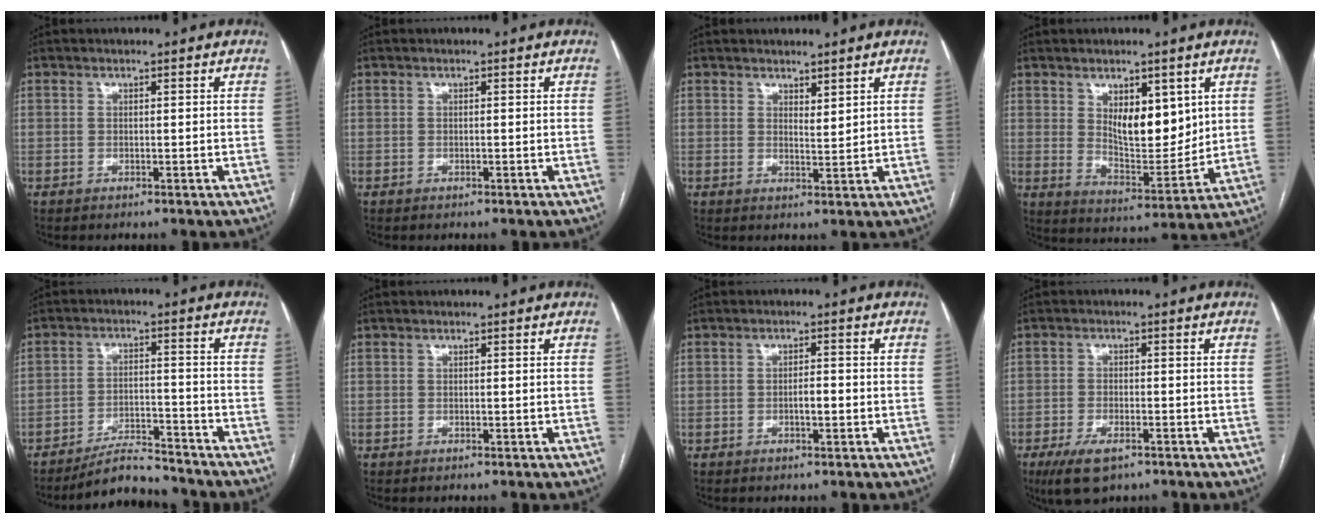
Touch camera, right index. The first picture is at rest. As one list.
[{"total": 0.0}, {"total": 1.9, "force": [1.5, 0.5, 1.0], "torque": [-0.017, -0.010, 0.030]}, {"total": 9.3, "force": [3.3, 4.3, 7.6], "torque": [-0.118, -0.009, 0.065]}, {"total": 7.2, "force": [-6.9, 1.1, 1.5], "torque": [-0.022, 0.002, -0.117]}, {"total": 0.0}, {"total": 2.2, "force": [-0.7, 0.6, 2.1], "torque": [-0.035, 0.002, -0.011]}, {"total": 6.0, "force": [-3.8, 2.3, 4.0], "torque": [-0.081, -0.009, -0.061]}]